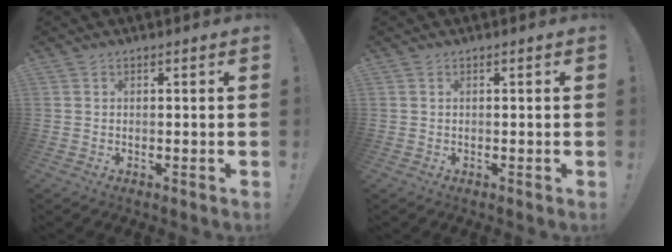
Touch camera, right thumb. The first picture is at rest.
{"total": 0.0}